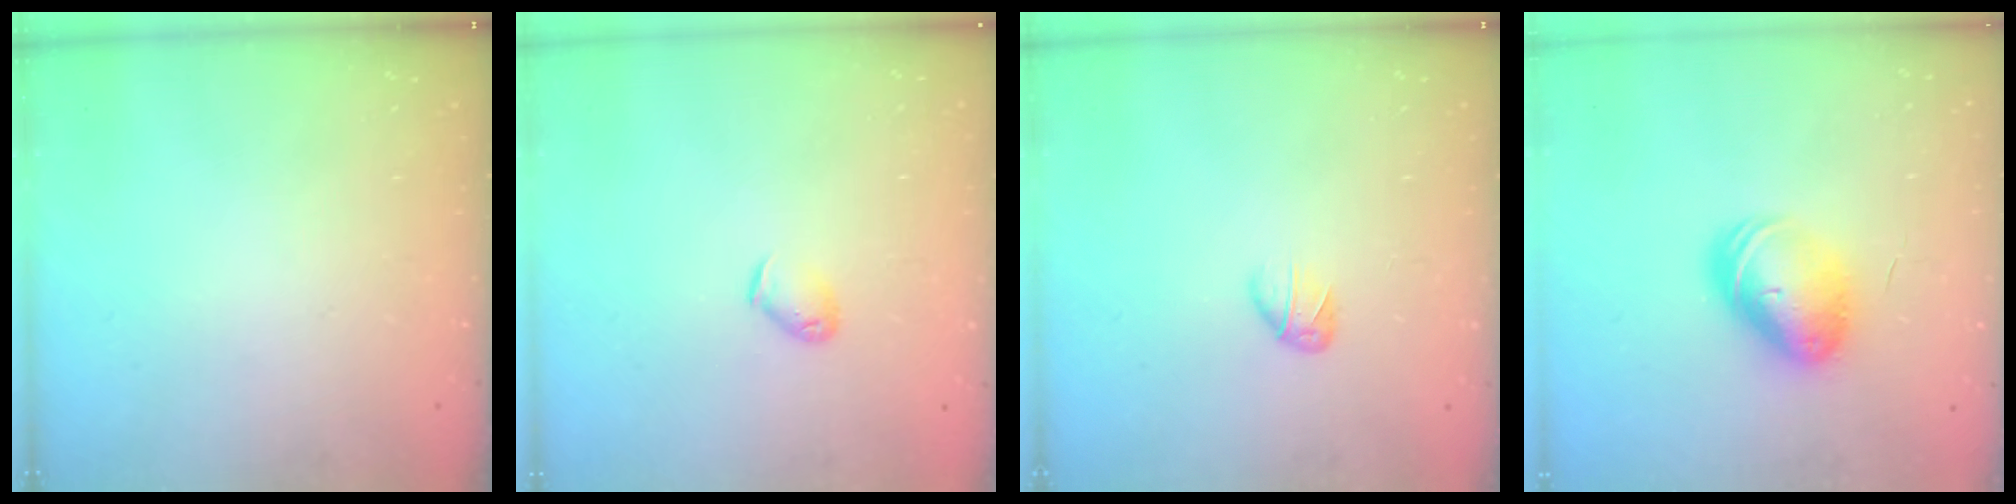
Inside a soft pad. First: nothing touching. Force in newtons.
{"total": 3.9, "press": 3.8, "slide": 0.6}
{"total": 3.4, "press": 3.3, "slide": 0.8}
{"total": 10.4, "press": 10.2, "slide": 2.2}